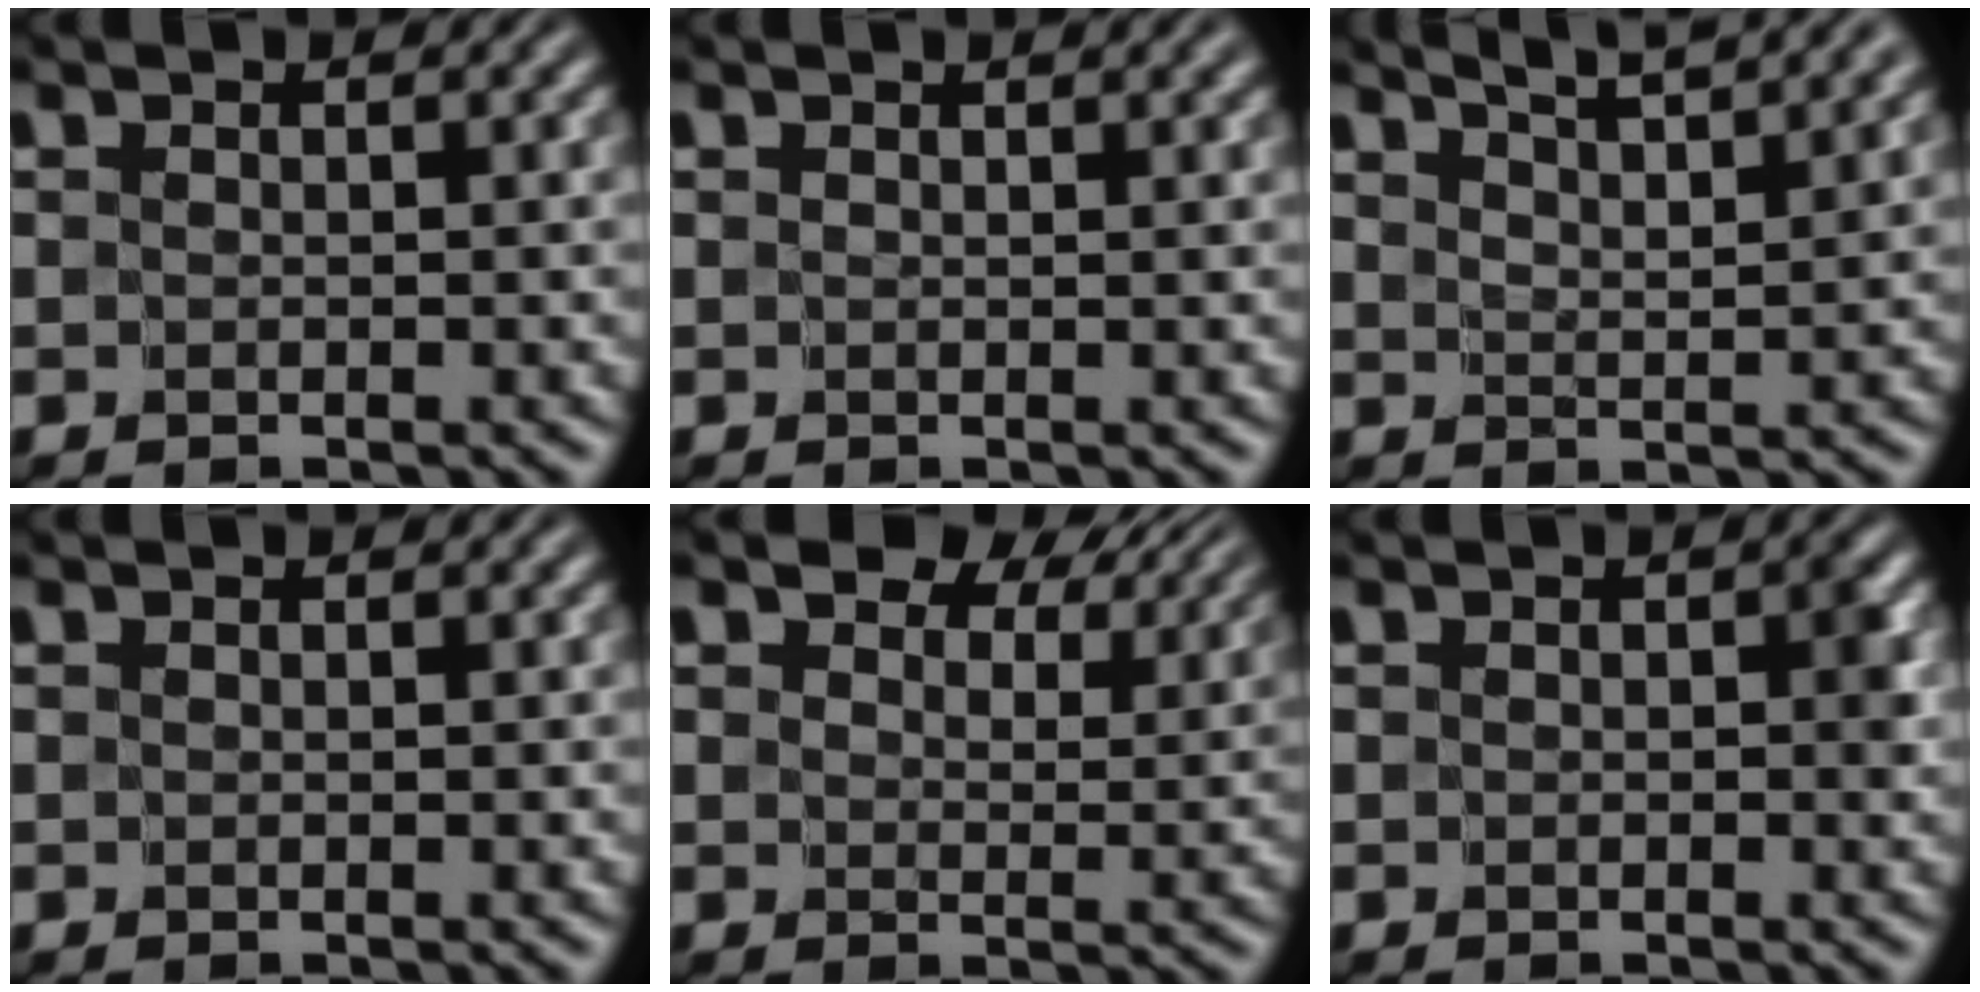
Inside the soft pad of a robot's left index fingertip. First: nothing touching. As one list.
[{"total": 0.7, "force": [0.6, -0.1, 0.3], "torque": [-0.001, 0.003, 0.009]}, {"total": 6.9, "force": [5.9, 1.3, 3.4], "torque": [-0.020, 0.023, 0.052]}, {"total": 0.0}, {"total": 6.4, "force": [4.8, 2.9, 2.9], "torque": [-0.045, 0.002, 0.064]}, {"total": 1.2, "force": [0.0, 0.6, 1.0], "torque": [-0.009, 0.000, 0.001]}]